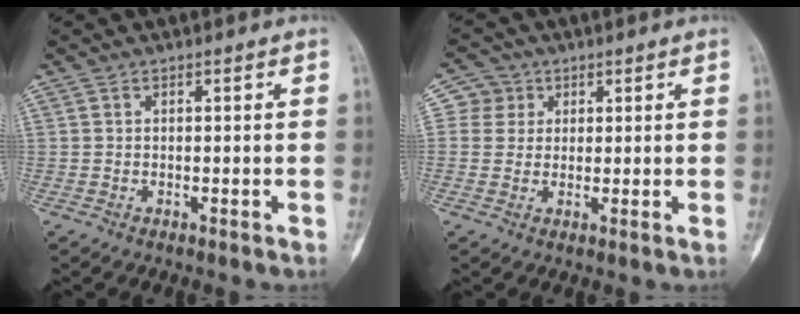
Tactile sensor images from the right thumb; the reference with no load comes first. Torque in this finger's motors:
{"motor_torque": [-0.21, 0.02, -0.03, -0.13, -0.07]}